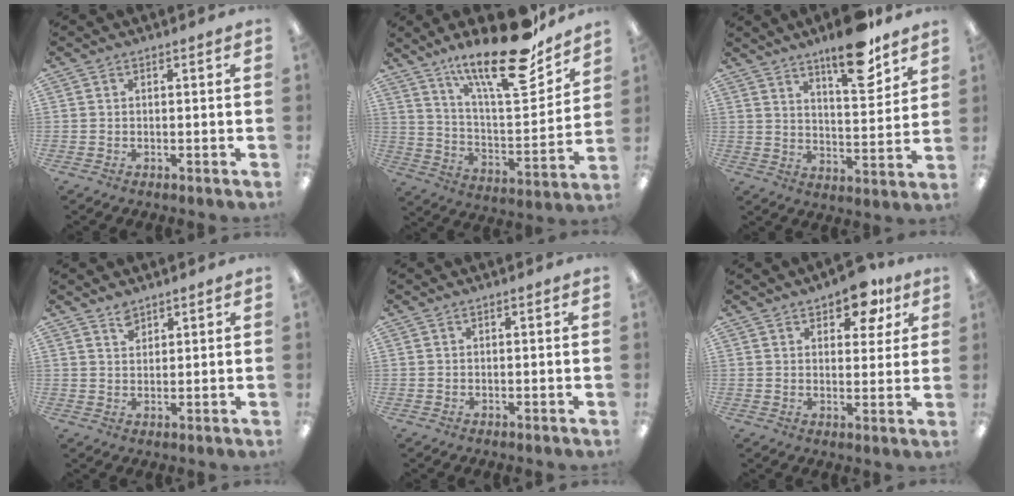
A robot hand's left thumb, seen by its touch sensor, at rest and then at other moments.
{"total": 23.0, "force": [16.5, 6.2, 14.8], "torque": [-0.231, -0.109, 0.269]}
{"total": 14.1, "force": [10.5, 4.1, 8.5], "torque": [-0.111, -0.067, 0.172]}
{"total": 3.0, "force": [2.6, 1.4, 0.7], "torque": [-0.001, -0.014, 0.047]}
{"total": 0.0}
{"total": 8.7, "force": [5.9, 4.2, 4.9], "torque": [-0.046, -0.027, 0.097]}